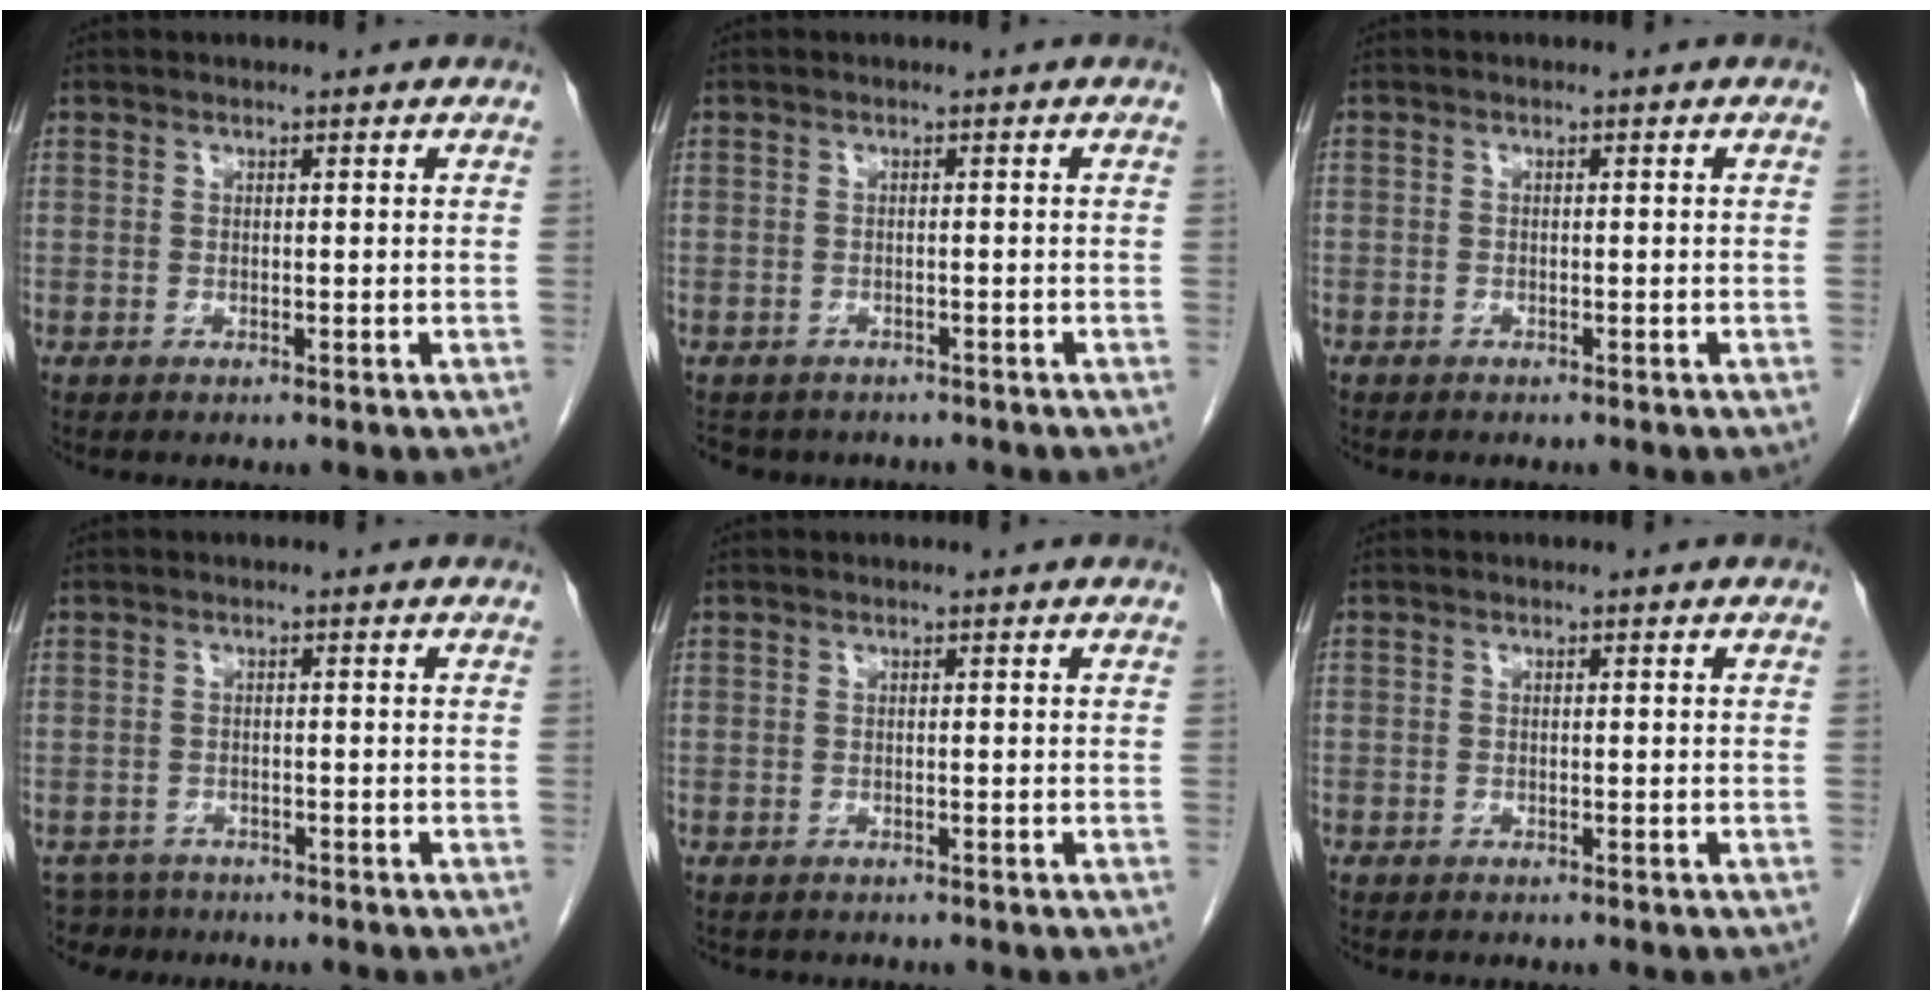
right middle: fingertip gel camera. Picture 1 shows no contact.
{"total": 6.3, "force": [-5.4, 3.0, 1.3], "torque": [-0.019, 0.001, -0.065]}
{"total": 0.9, "force": [-0.7, 0.6, 0.1], "torque": [-0.007, 0.003, -0.012]}
{"total": 3.8, "force": [-3.3, 1.8, -0.6], "torque": [0.012, -0.003, -0.055]}
{"total": 1.3, "force": [-1.2, 0.5, 0.2], "torque": [-0.013, -0.002, -0.016]}
{"total": 0.7, "force": [-0.5, 0.4, 0.1], "torque": [-0.007, 0.003, -0.010]}